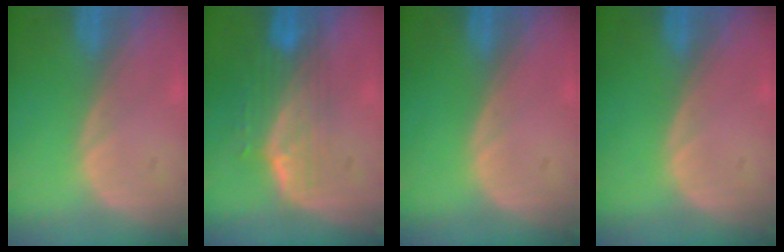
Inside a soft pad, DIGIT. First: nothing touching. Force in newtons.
{"total": 7.3, "press": 6.5, "slide": 3.3}
{"total": 0.0}
{"total": 0.0}